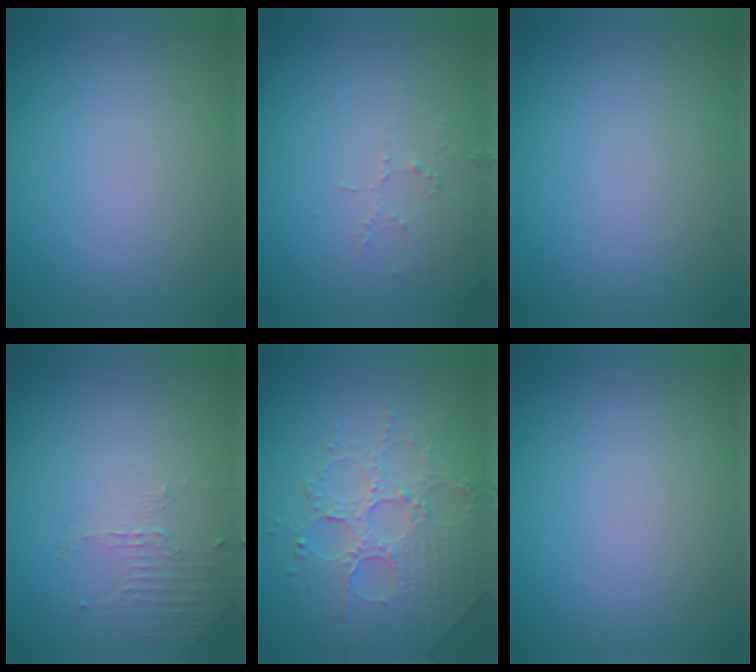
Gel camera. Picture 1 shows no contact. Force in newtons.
{"total": 1.5, "press": 1.5, "slide": 0.2}
{"total": 0.0}
{"total": 1.2, "press": 0.4, "slide": 1.1}
{"total": 4.2, "press": 4.0, "slide": 1.3}
{"total": 0.0}